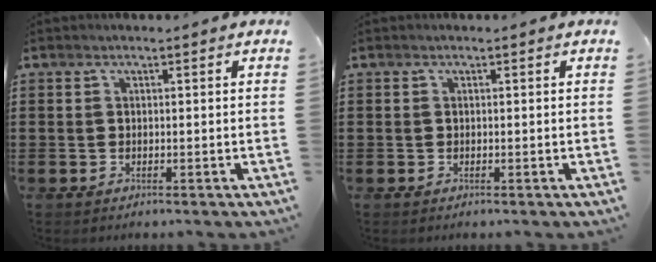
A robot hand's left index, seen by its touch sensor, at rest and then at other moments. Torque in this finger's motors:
{"motor_torque": [0.01, -0.01, 0.00, 0.00]}